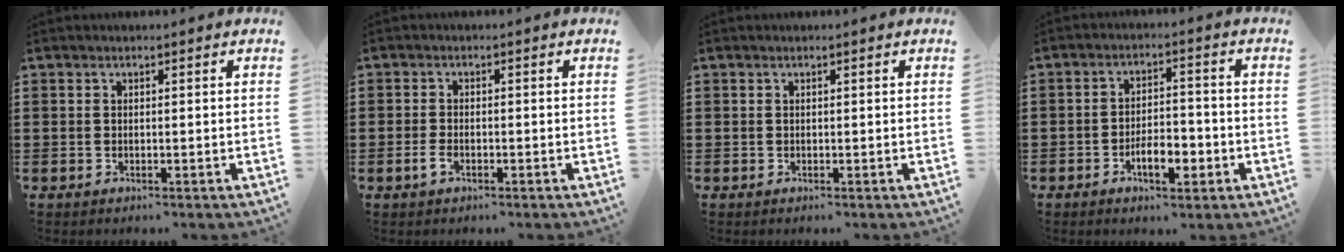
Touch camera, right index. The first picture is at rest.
{"total": 1.8, "force": [-0.8, 0.9, 1.3], "torque": [-0.032, -0.002, -0.018]}
{"total": 0.0}
{"total": 6.0, "force": [-2.7, 2.6, 4.8], "torque": [-0.085, 0.008, -0.049]}